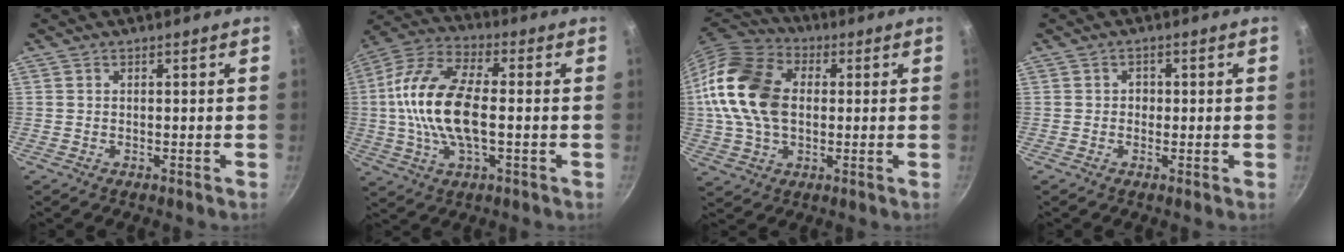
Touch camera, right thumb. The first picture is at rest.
{"total": 17.0, "force": [-0.5, 8.0, 15.0], "torque": [-0.288, 0.029, -0.028]}
{"total": 18.8, "force": [1.7, 13.4, 13.0], "torque": [-0.236, 0.026, 0.023]}
{"total": 1.8, "force": [-0.1, 1.6, 0.8], "torque": [-0.005, -0.001, -0.005]}